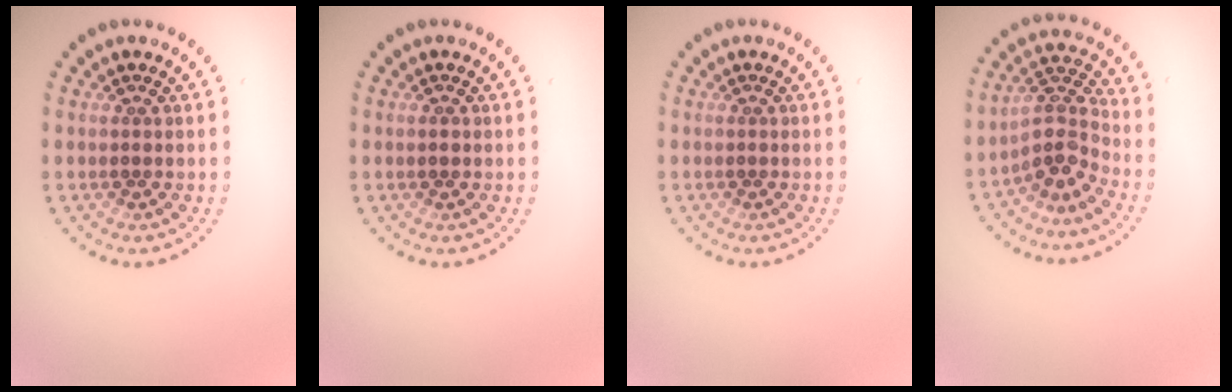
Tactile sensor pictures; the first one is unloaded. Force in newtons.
{"total": 0.7, "press": 0.7, "slide": 0.2}
{"total": 0.0}
{"total": 3.8, "press": 2.7, "slide": 2.6}